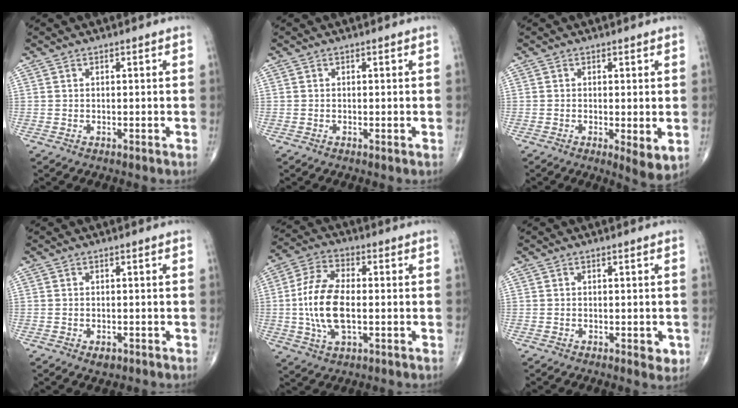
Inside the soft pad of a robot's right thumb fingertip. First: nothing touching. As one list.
[{"total": 0.0}, {"total": 4.5, "force": [-0.7, 1.3, 4.3], "torque": [-0.068, -0.016, -0.013]}, {"total": 1.7, "force": [-0.8, 1.1, 1.1], "torque": [-0.012, 0.000, -0.008]}, {"total": 13.0, "force": [-0.9, 6.5, 11.2], "torque": [-0.229, 0.010, -0.019]}, {"total": 2.6, "force": [-0.8, 1.2, 2.1], "torque": [-0.018, -0.002, -0.009]}]